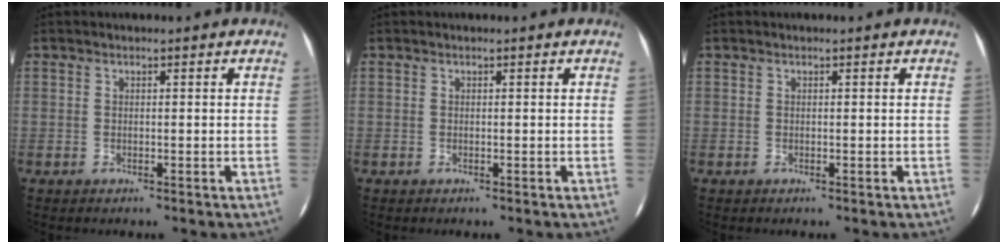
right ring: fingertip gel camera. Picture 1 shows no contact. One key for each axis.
{"total": 0.0}
{"total": 0.0}